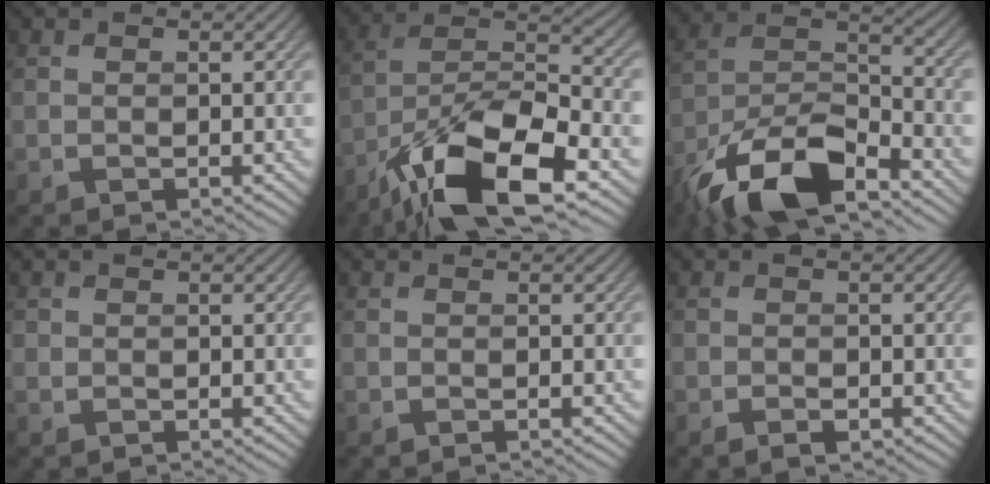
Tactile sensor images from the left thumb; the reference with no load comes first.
{"total": 15.7, "force": [-9.5, 5.4, 11.3], "torque": [-0.210, -0.007, -0.187]}
{"total": 14.5, "force": [-10.1, 5.2, 9.1], "torque": [-0.184, -0.007, -0.207]}
{"total": 0.7, "force": [0.1, 0.7, 0.1], "torque": [-0.001, -0.003, 0.000]}
{"total": 0.0}
{"total": 1.4, "force": [-0.8, 0.6, 0.9], "torque": [-0.017, -0.003, -0.013]}